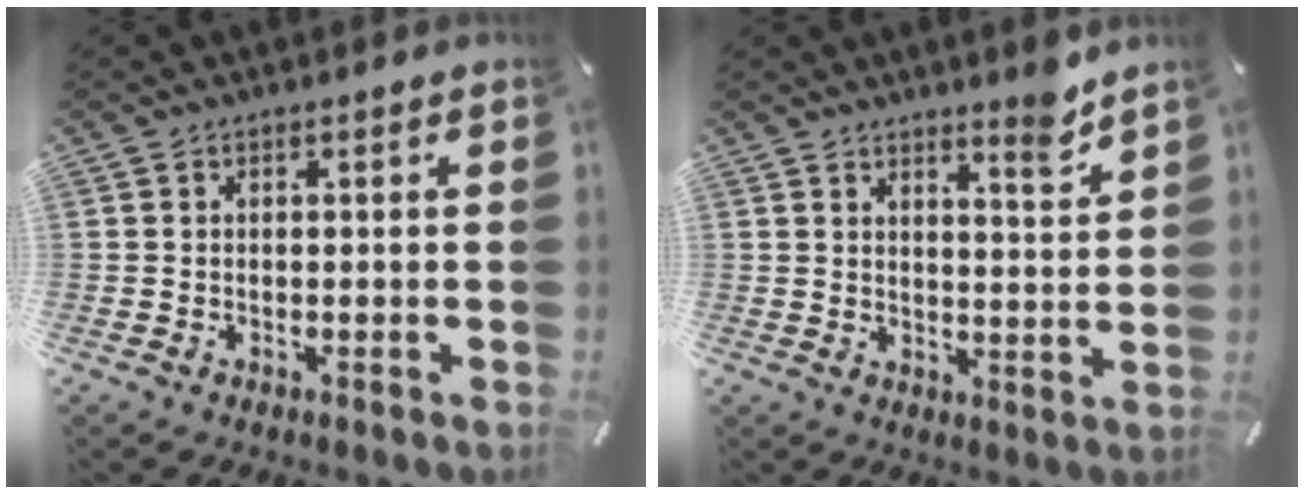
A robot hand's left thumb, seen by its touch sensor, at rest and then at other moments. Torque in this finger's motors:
{"motor_torque": [0.14, -0.49, 0.02, 0.01, -0.01]}